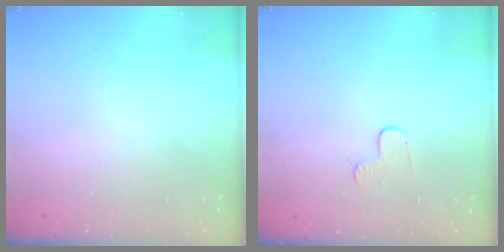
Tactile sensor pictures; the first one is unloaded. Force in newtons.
{"total": 4.1, "press": 4.0, "slide": 0.4}